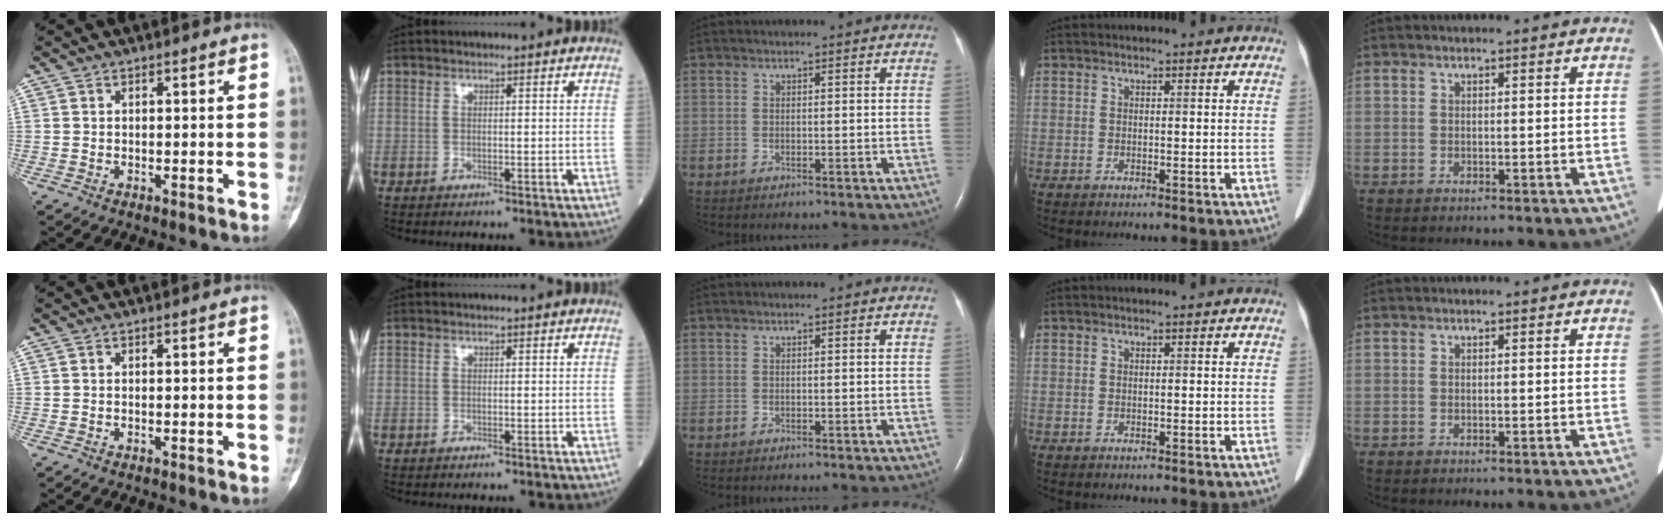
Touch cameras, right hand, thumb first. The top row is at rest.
{}